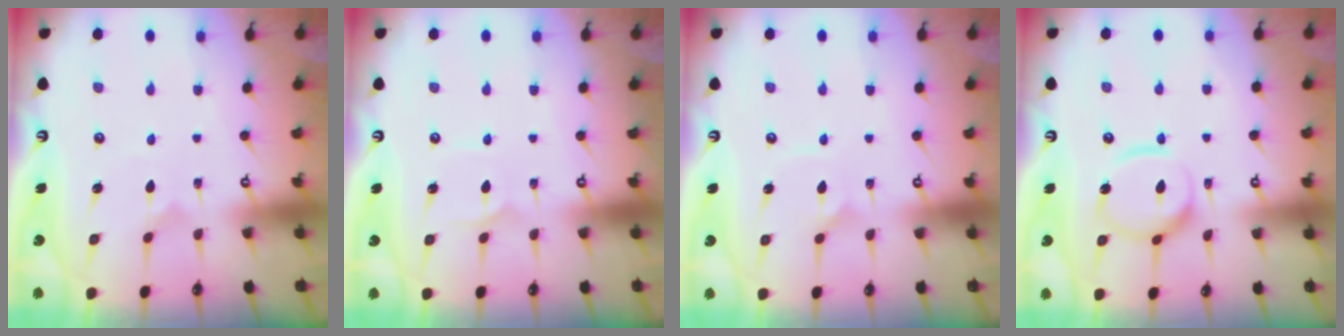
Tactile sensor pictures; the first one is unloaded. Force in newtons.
{"total": 2.6, "press": 2.6, "slide": 0.2}
{"total": 1.8, "press": 1.7, "slide": 0.5}
{"total": 13.0, "press": 12.9, "slide": 1.5}